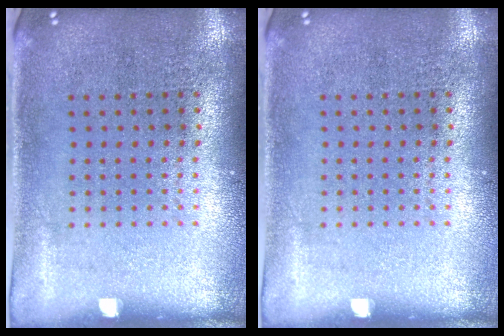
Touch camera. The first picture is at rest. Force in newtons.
{"total": 0.0}